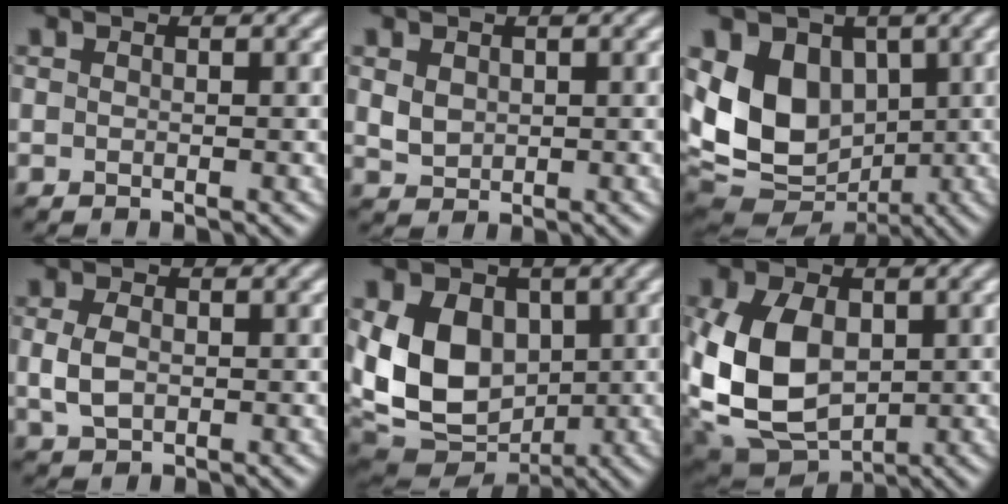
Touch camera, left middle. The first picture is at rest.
{"total": 1.9, "force": [0.5, 1.6, 1.0], "torque": [-0.023, -0.003, 0.014]}
{"total": 11.0, "force": [0.9, 8.3, 7.1], "torque": [-0.134, -0.004, 0.014]}
{"total": 2.9, "force": [0.0, 2.0, 2.1], "torque": [-0.050, -0.001, -0.001]}
{"total": 11.1, "force": [0.6, 8.3, 7.3], "torque": [-0.150, -0.004, 0.004]}
{"total": 11.0, "force": [-0.1, 7.7, 7.8], "torque": [-0.185, -0.011, 0.000]}